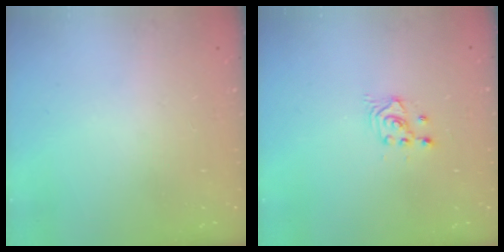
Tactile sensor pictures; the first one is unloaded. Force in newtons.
{"total": 2.7, "press": 2.7, "slide": 0.2}